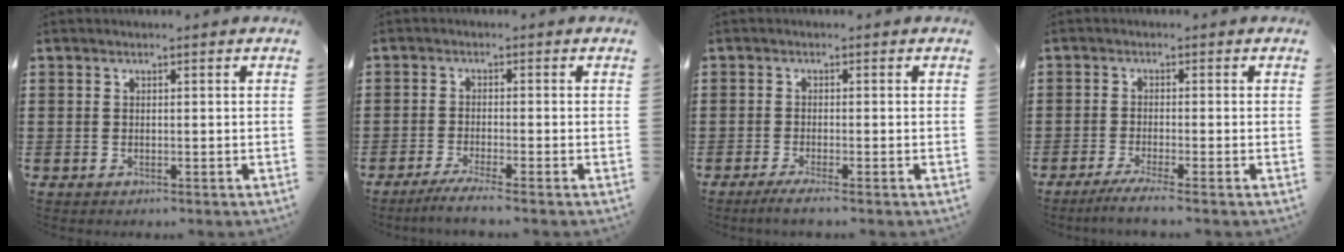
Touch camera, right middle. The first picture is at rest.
{"total": 2.6, "force": [-2.0, -0.3, 1.6], "torque": [-0.026, -0.003, -0.038]}
{"total": 1.6, "force": [-1.2, -0.1, 1.1], "torque": [-0.017, 0.000, -0.022]}
{"total": 2.5, "force": [-1.8, -0.3, 1.6], "torque": [-0.034, -0.006, -0.036]}